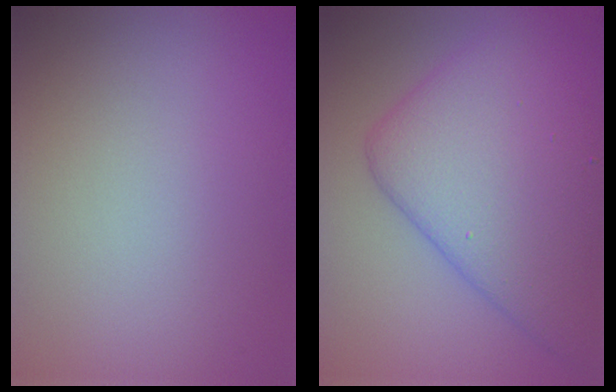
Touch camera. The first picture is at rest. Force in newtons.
{"total": 10.6, "press": 10.6, "slide": 0.3}